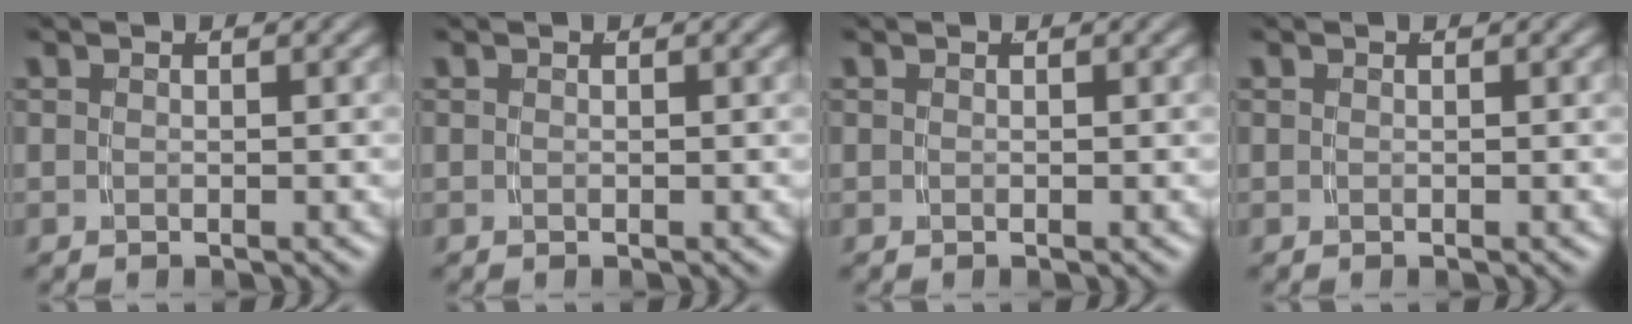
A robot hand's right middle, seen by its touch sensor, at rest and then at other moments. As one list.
[{"total": 0.0}, {"total": 0.0}, {"total": 0.0}]